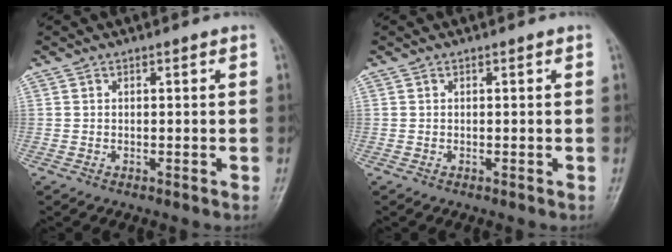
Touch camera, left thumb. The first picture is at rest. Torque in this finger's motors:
{"motor_torque": [-0.01, 0.01, -0.08, -0.08, 0.00]}